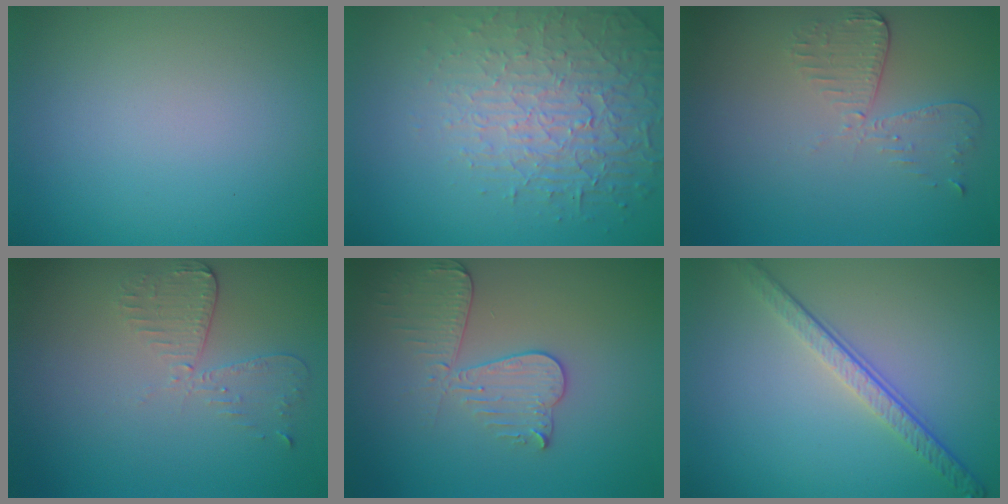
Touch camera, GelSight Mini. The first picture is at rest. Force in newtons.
{"total": 4.0, "press": 3.9, "slide": 1.1}
{"total": 2.7, "press": 2.4, "slide": 1.2}
{"total": 2.7, "press": 2.4, "slide": 1.2}
{"total": 3.4, "press": 3.3, "slide": 0.8}
{"total": 4.0, "press": 2.8, "slide": 2.8}